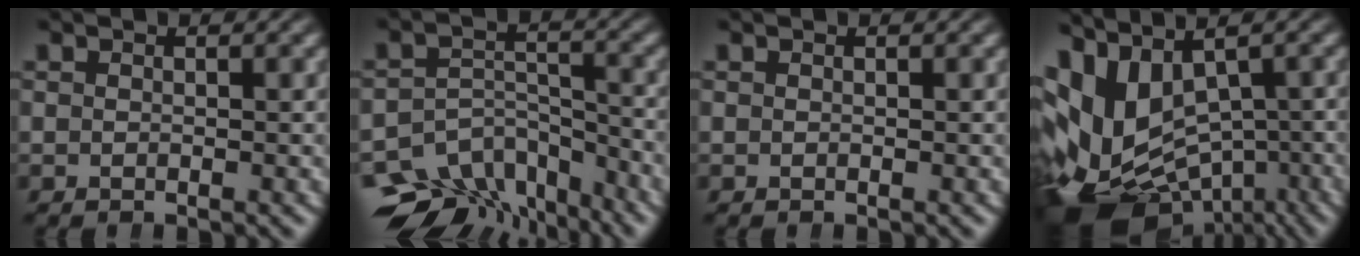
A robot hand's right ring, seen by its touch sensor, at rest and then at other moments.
{"total": 9.9, "force": [-6.8, 6.0, 4.2], "torque": [-0.065, -0.040, -0.098]}
{"total": 0.0}
{"total": 18.2, "force": [-4.9, 14.3, 10.1], "torque": [-0.251, -0.087, -0.050]}